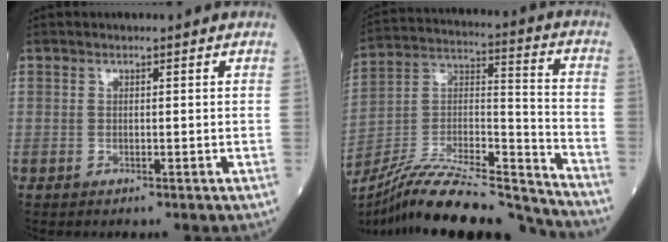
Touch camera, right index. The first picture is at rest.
{"total": 24.3, "force": [-22.3, 1.9, 9.5], "torque": [-0.160, 0.008, -0.371]}